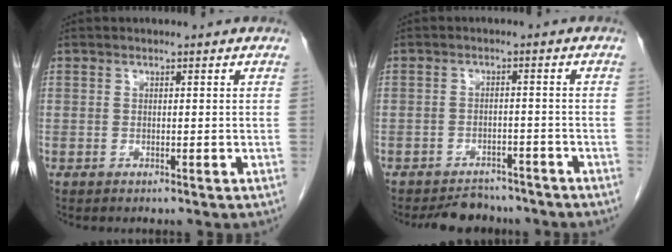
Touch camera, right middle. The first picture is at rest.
{"total": 6.1, "force": [-5.6, 2.5, 0.6], "torque": [0.000, 0.002, -0.078]}